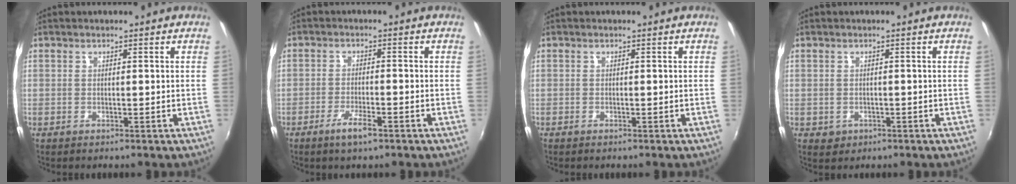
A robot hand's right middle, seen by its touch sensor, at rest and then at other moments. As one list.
[{"total": 4.4, "force": [-2.9, 0.8, 3.2], "torque": [-0.074, -0.007, -0.054]}, {"total": 0.0}, {"total": 2.1, "force": [-0.6, 1.8, 0.8], "torque": [-0.016, -0.003, -0.006]}]